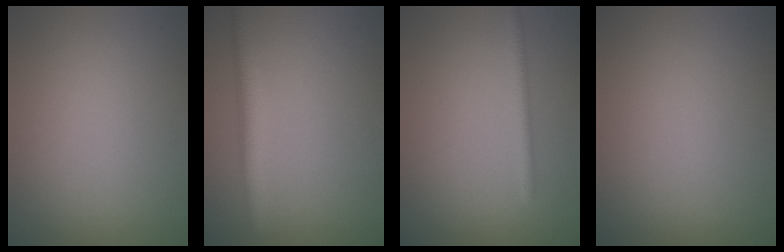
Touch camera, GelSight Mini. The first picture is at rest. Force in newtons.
{"total": 2.7, "press": 2.7, "slide": 0.2}
{"total": 1.7, "press": 1.7, "slide": 0.0}
{"total": 0.0}